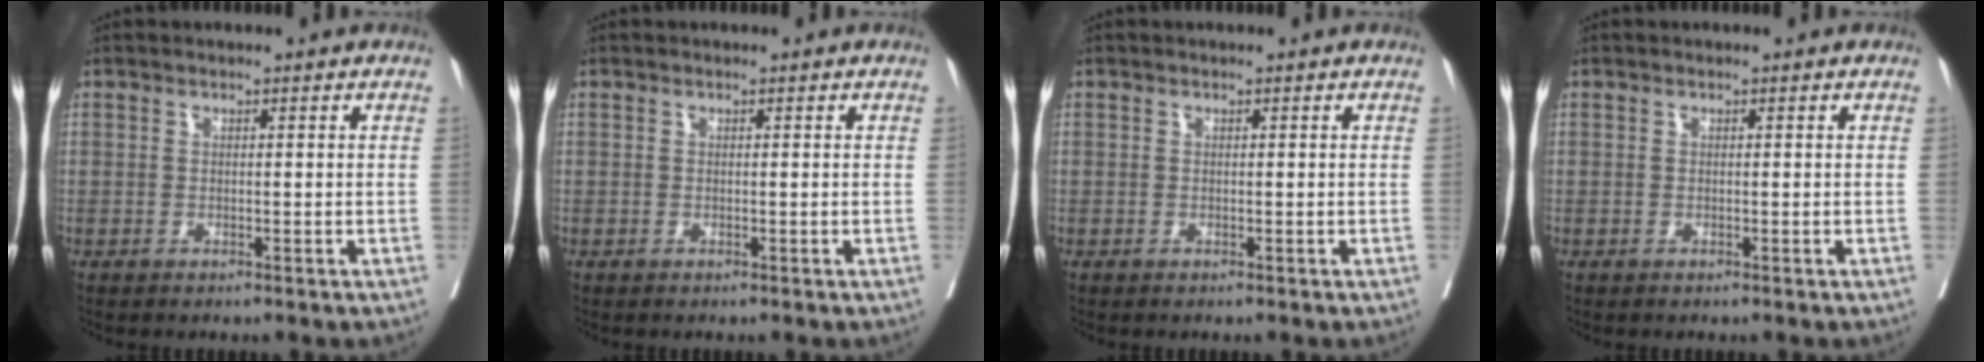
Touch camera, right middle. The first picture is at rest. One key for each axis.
{"total": 0.0}
{"total": 0.0}
{"total": 0.0}